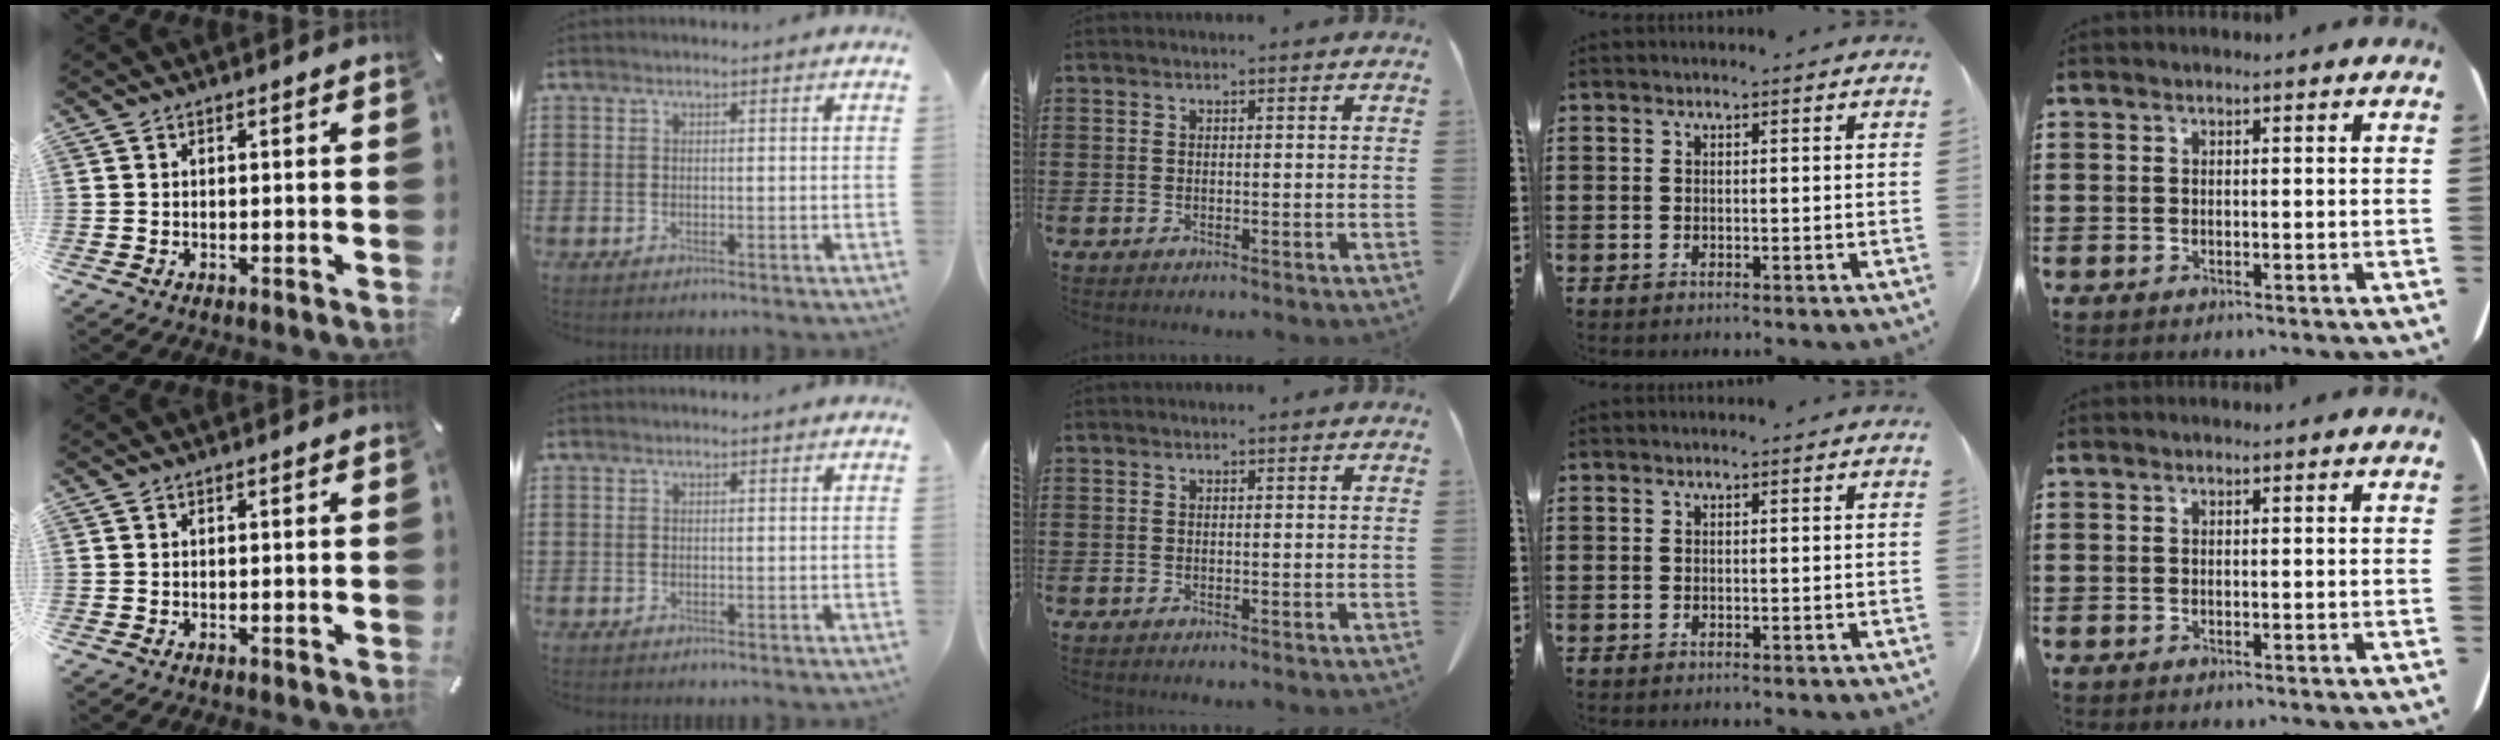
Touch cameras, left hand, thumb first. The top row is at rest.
{}